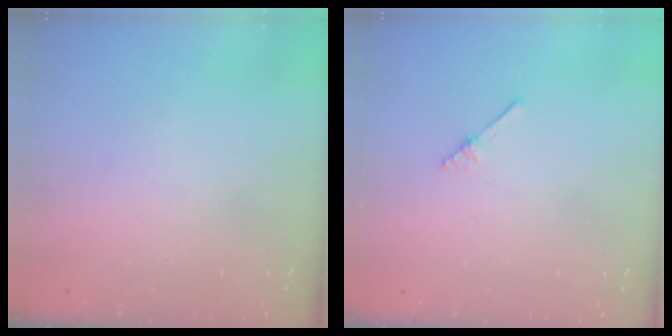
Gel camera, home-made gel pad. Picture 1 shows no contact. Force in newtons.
{"total": 2.0, "press": 2.0, "slide": 0.2}